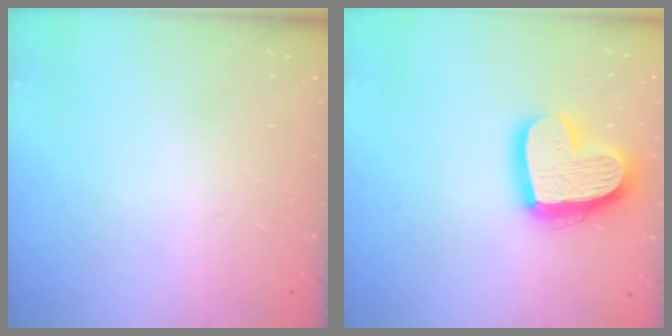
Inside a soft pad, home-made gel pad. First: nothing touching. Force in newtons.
{"total": 18.0, "press": 17.9, "slide": 1.5}